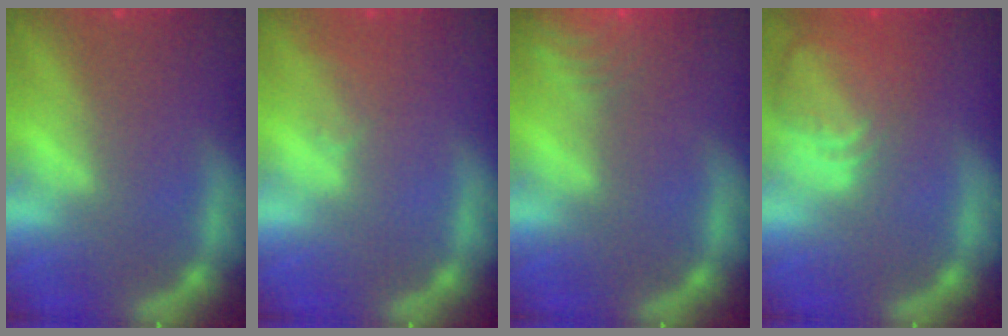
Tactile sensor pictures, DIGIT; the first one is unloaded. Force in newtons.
{"total": 1.5}
{"total": 7.5}
{"total": 6.1}